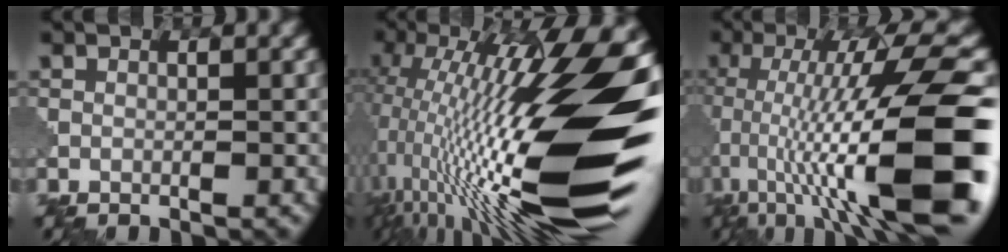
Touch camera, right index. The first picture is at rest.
{"total": 19.8, "force": [-1.4, 5.2, 19.0], "torque": [-0.333, 0.021, -0.034]}
{"total": 15.4, "force": [-2.8, 4.2, 14.6], "torque": [-0.228, 0.015, -0.045]}